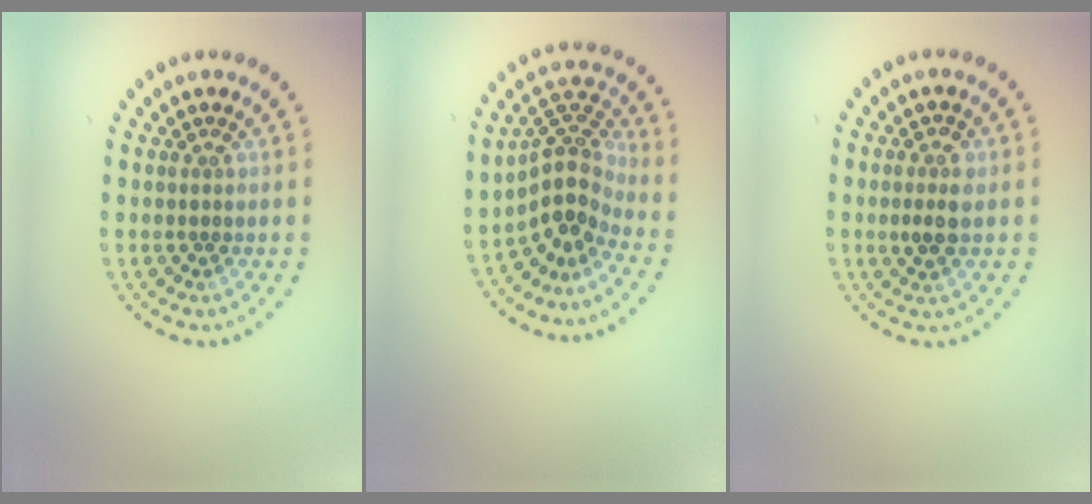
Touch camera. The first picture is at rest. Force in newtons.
{"total": 4.0, "press": 2.8, "slide": 2.9}
{"total": 2.2, "press": 2.2, "slide": 0.2}